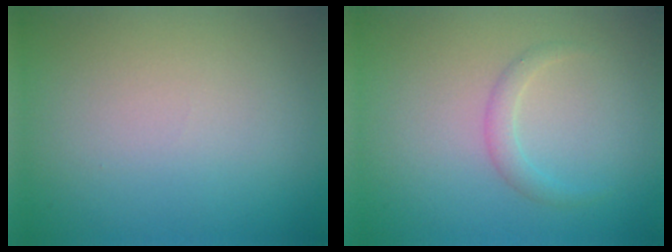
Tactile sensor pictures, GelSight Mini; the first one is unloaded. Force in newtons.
{"total": 0.9, "press": 0.9, "slide": 0.0}